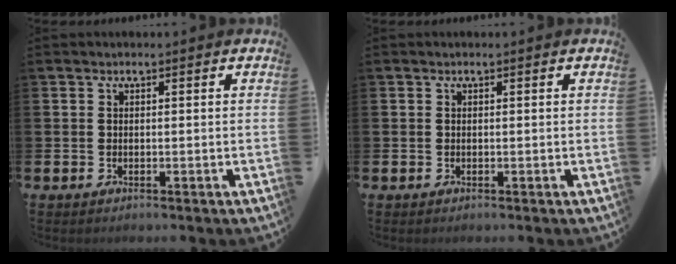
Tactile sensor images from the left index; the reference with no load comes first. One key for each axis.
{"total": 0.0}